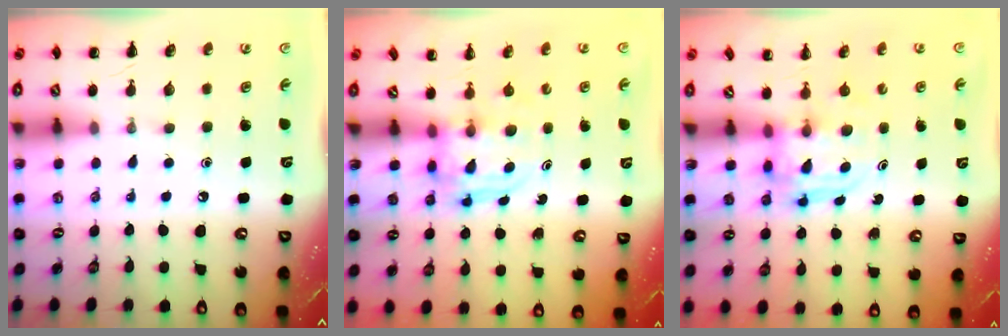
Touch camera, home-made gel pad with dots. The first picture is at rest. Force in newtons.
{"total": 3.8, "press": 3.8, "slide": 0.3}
{"total": 3.7, "press": 3.7, "slide": 0.2}